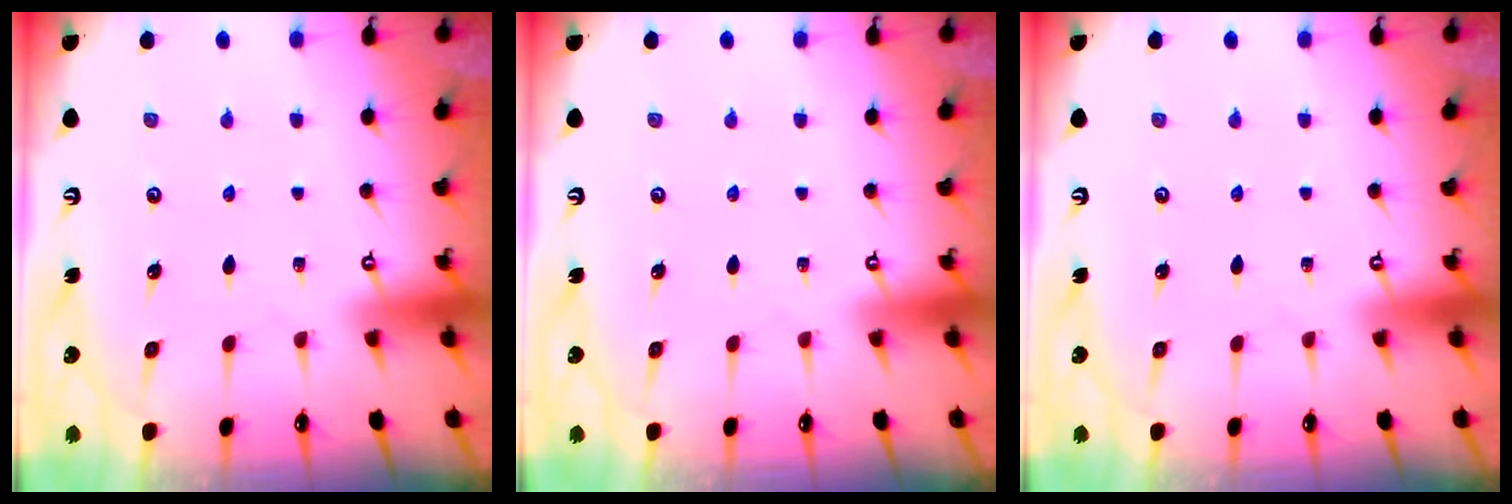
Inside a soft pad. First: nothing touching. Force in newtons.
{"total": 0.0}
{"total": 0.0}